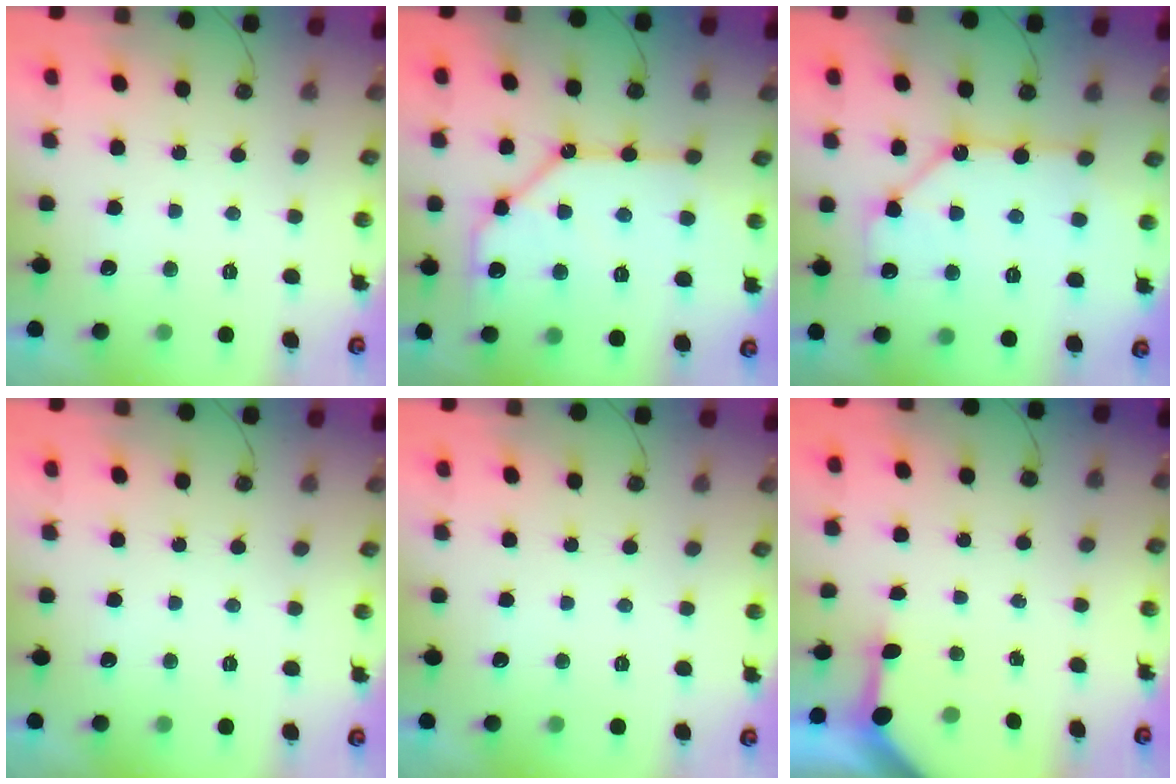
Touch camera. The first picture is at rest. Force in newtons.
{"total": 15.0, "press": 14.9, "slide": 1.7}
{"total": 12.8, "press": 12.8, "slide": 1.2}
{"total": 0.0}
{"total": 0.0}
{"total": 3.4, "press": 3.4, "slide": 0.4}